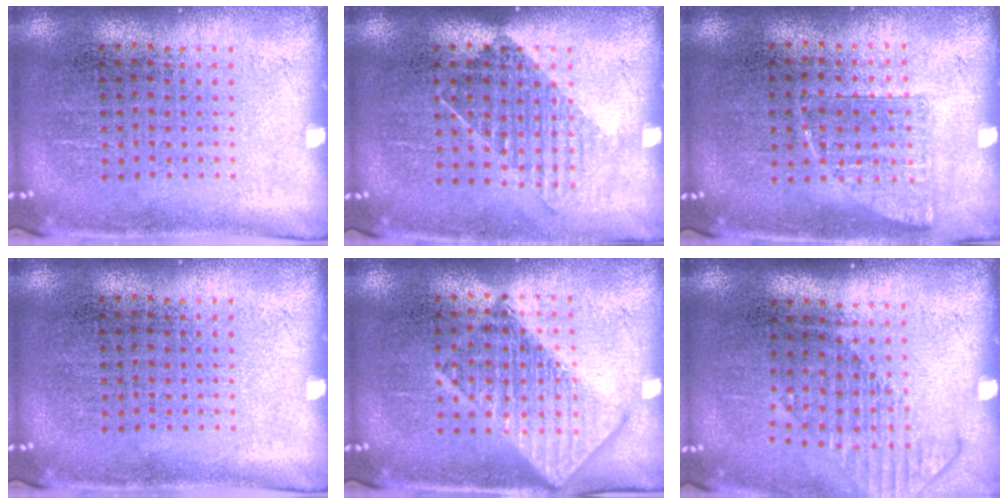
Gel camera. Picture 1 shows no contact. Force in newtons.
{"total": 1.2, "press": 1.0, "slide": 0.7}
{"total": 0.7, "press": 0.7, "slide": 0.3}
{"total": 0.0}
{"total": 2.9, "press": 2.9, "slide": 0.4}
{"total": 1.5, "press": 1.1, "slide": 0.9}